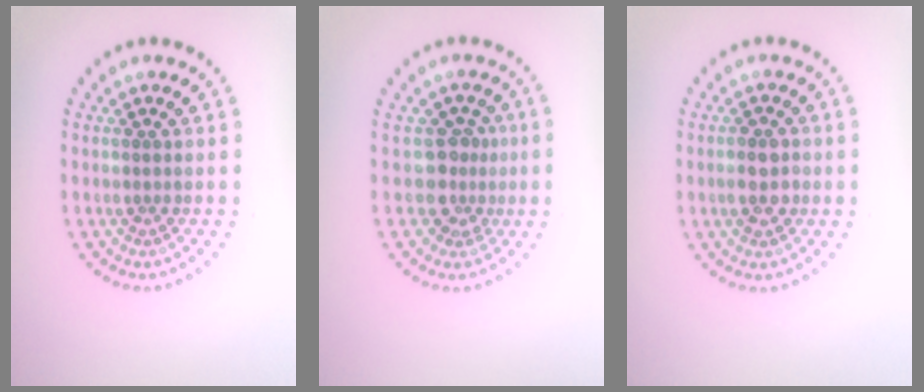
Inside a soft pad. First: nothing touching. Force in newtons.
{"total": 2.6, "press": 1.9, "slide": 1.8}
{"total": 2.2, "press": 2.2, "slide": 0.3}